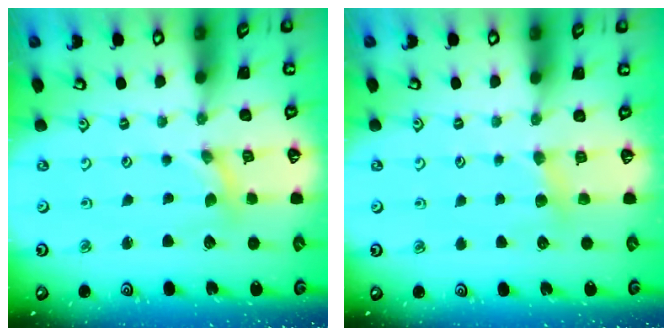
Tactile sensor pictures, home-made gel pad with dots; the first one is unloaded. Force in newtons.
{"total": 3.9, "press": 3.9, "slide": 0.5}